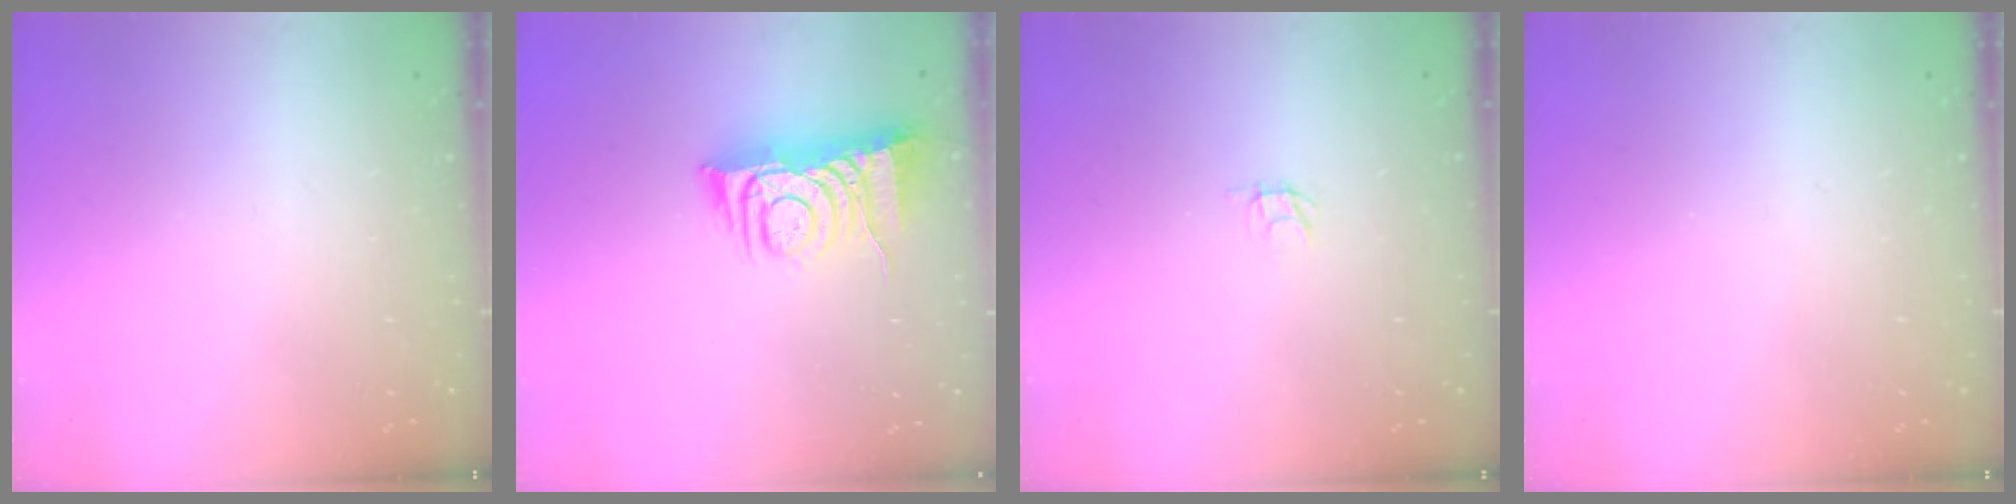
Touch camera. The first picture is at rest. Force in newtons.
{"total": 8.4, "press": 8.4, "slide": 0.8}
{"total": 1.8, "press": 1.8, "slide": 0.1}
{"total": 0.0}